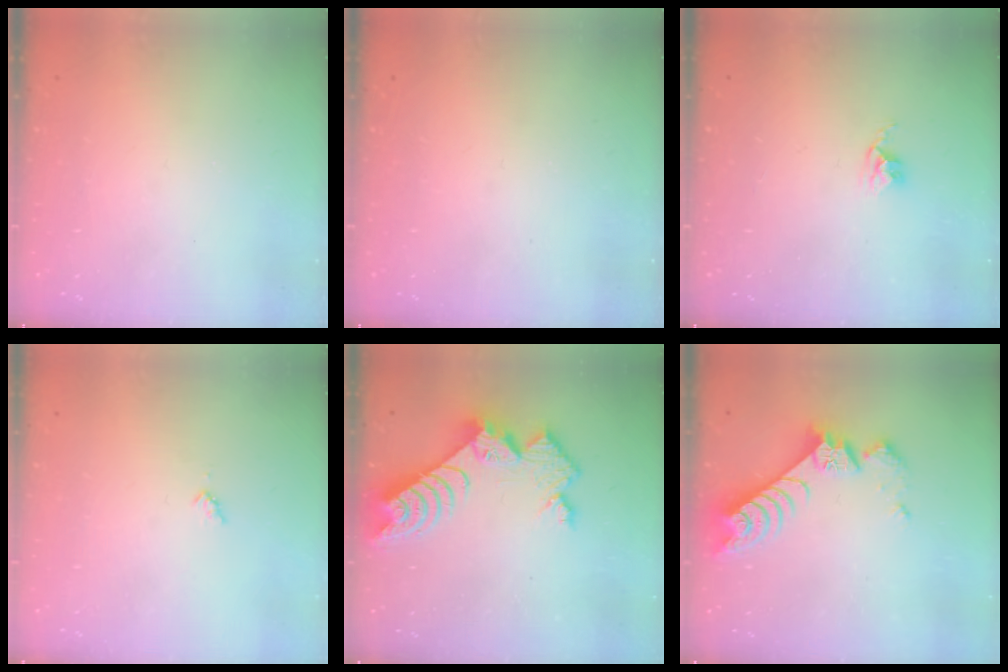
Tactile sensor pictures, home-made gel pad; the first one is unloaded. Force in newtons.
{"total": 0.0}
{"total": 2.8, "press": 2.7, "slide": 0.4}
{"total": 3.4, "press": 3.3, "slide": 0.4}
{"total": 11.2, "press": 11.1, "slide": 0.9}
{"total": 8.4, "press": 8.4, "slide": 0.3}